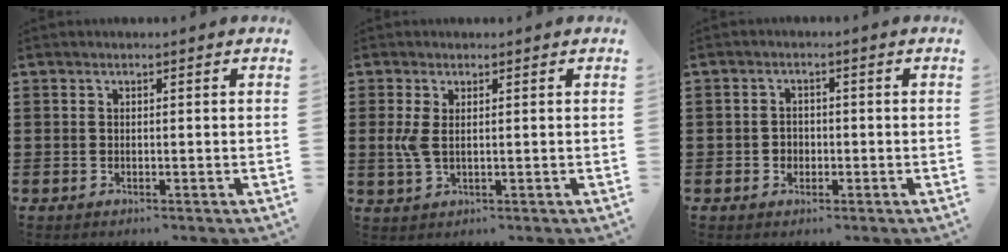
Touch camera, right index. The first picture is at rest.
{"total": 3.1, "force": [0.7, 1.4, 2.7], "torque": [-0.072, -0.001, 0.007]}
{"total": 1.8, "force": [-0.7, 1.6, 0.4], "torque": [-0.012, 0.003, -0.016]}